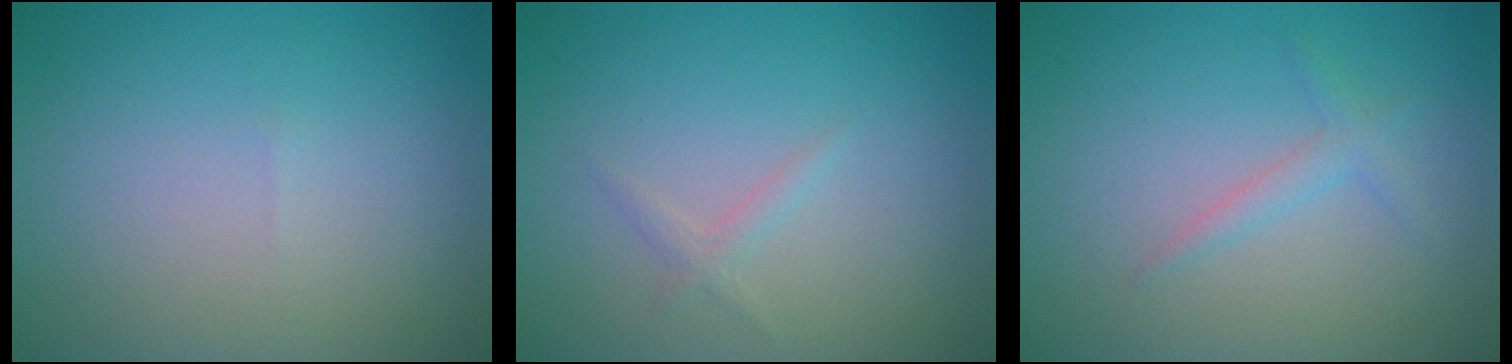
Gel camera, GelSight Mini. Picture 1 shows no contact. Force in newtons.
{"total": 0.9, "press": 0.9, "slide": 0.1}
{"total": 1.3, "press": 1.3, "slide": 0.1}